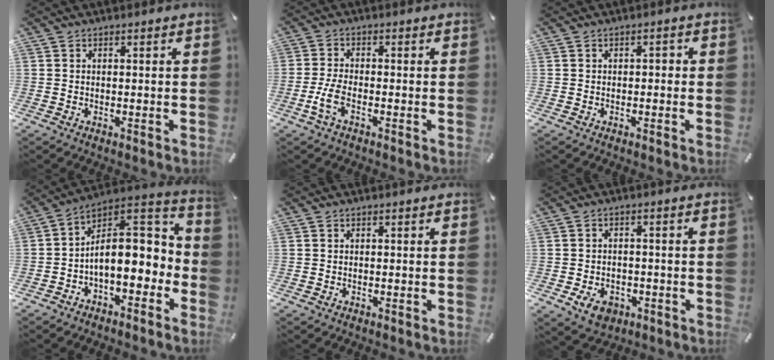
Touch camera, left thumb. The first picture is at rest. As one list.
[{"total": 5.0, "force": [-1.8, 1.9, 4.2], "torque": [-0.102, -0.008, -0.035]}, {"total": 1.1, "force": [-0.6, 0.7, 0.6], "torque": [-0.014, 0.005, -0.016]}, {"total": 13.0, "force": [-0.4, 8.1, 10.2], "torque": [-0.154, -0.015, -0.006]}, {"total": 0.0}, {"total": 5.6, "force": [-2.5, 4.2, 2.8], "torque": [-0.060, 0.009, -0.046]}]